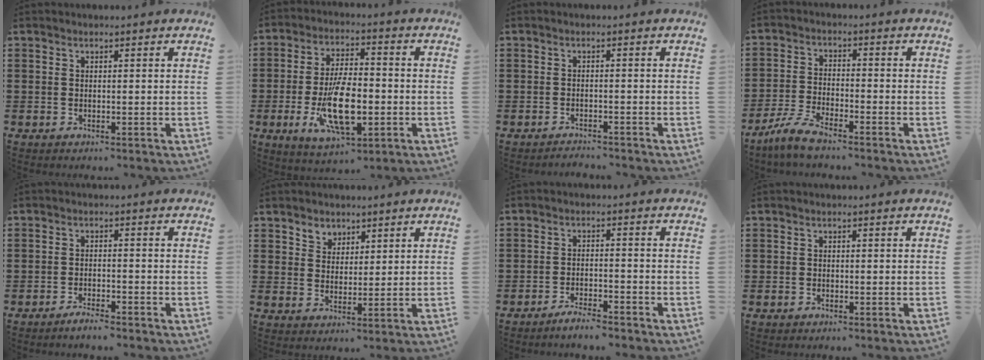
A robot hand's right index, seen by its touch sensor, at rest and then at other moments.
{"total": 11.8, "force": [-3.1, 5.0, 10.2], "torque": [-0.201, -0.011, -0.054]}
{"total": 1.7, "force": [-1.7, 0.0, 0.0], "torque": [-0.005, 0.002, -0.036]}
{"total": 5.2, "force": [-4.5, 0.6, 2.5], "torque": [-0.069, -0.006, -0.092]}
{"total": 2.1, "force": [-2.0, 0.0, 0.6], "torque": [-0.012, 0.003, -0.040]}
{"total": 3.6, "force": [2.6, 2.5, -0.1], "torque": [-0.014, 0.006, 0.048]}
{"total": 3.1, "force": [-3.0, 0.1, 0.8], "torque": [-0.015, 0.005, -0.061]}
{"total": 0.8, "force": [-0.7, 0.4, 0.0], "torque": [-0.002, 0.002, -0.016]}